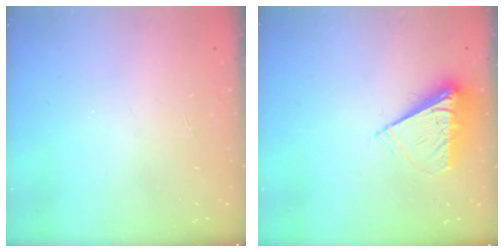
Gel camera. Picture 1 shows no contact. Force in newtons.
{"total": 7.8, "press": 7.8, "slide": 1.0}